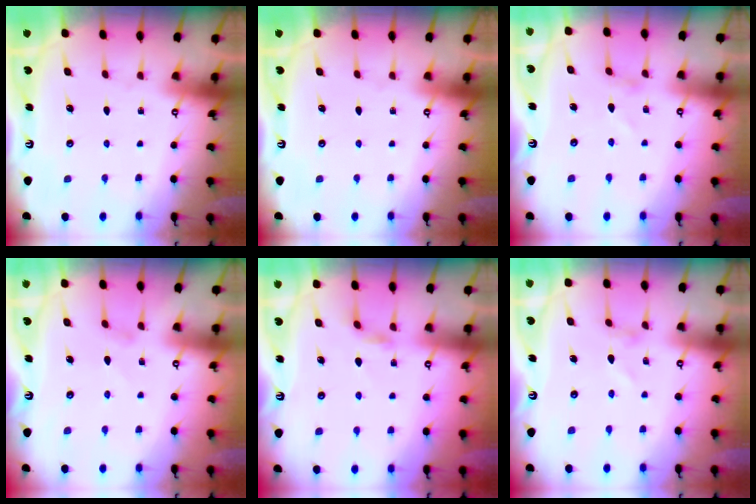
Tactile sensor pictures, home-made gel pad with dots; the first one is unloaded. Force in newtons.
{"total": 0.0}
{"total": 0.5, "press": 0.5, "slide": 0.2}
{"total": 0.9, "press": 0.9, "slide": 0.3}
{"total": 2.3, "press": 2.3, "slide": 0.4}
{"total": 0.0}